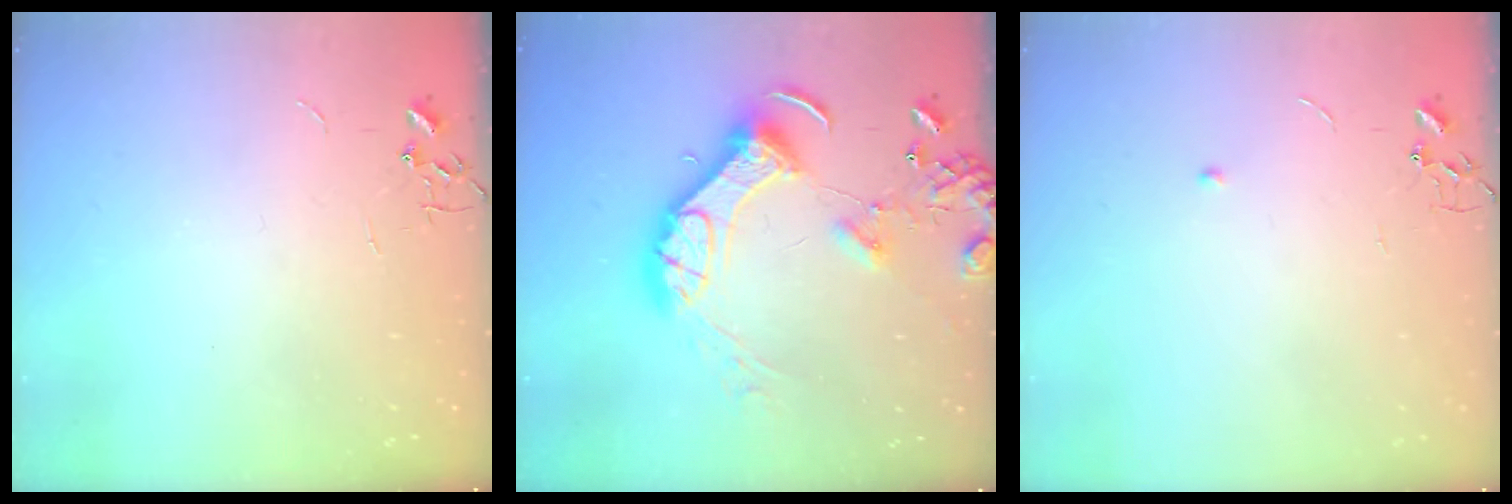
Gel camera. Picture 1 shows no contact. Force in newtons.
{"total": 16.6, "press": 16.4, "slide": 2.4}
{"total": 3.6, "press": 3.5, "slide": 0.5}